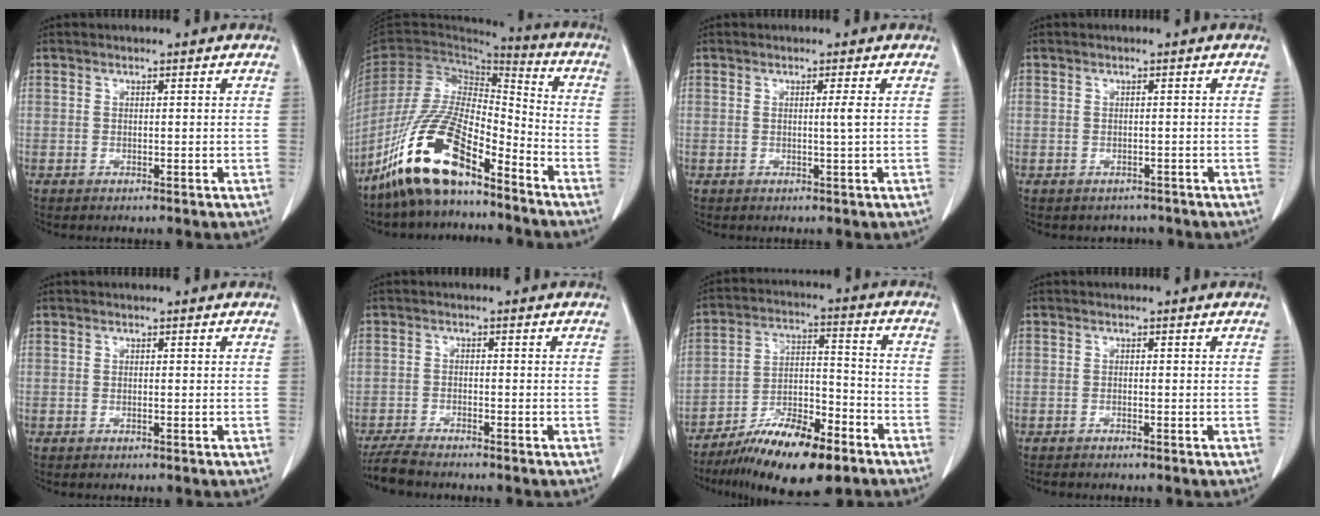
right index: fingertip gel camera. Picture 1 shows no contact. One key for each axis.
{"total": 15.2, "fx": -10.6, "fy": 4.3, "fz": 10.0, "tx": -0.201, "ty": 0.006, "tz": -0.199}
{"total": 1.3, "fx": 0.2, "fy": -0.5, "fz": 1.2, "tx": -0.022, "ty": -0.002, "tz": 0.001}
{"total": 2.2, "fx": -1.6, "fy": 1.5, "fz": -0.2, "tx": -0.003, "ty": 0.006, "tz": -0.025}
{"total": 0.0}
{"total": 4.4, "fx": -4.0, "fy": 0.4, "fz": 1.7, "tx": -0.030, "ty": -0.015, "tz": -0.075}
{"total": 14.4, "fx": -9.9, "fy": 3.8, "fz": 9.7, "tx": -0.162, "ty": 0.003, "tz": -0.168}
{"total": 1.1, "fx": -1.0, "fy": 0.1, "fz": 0.4, "tx": -0.008, "ty": 0.000, "tz": -0.014}